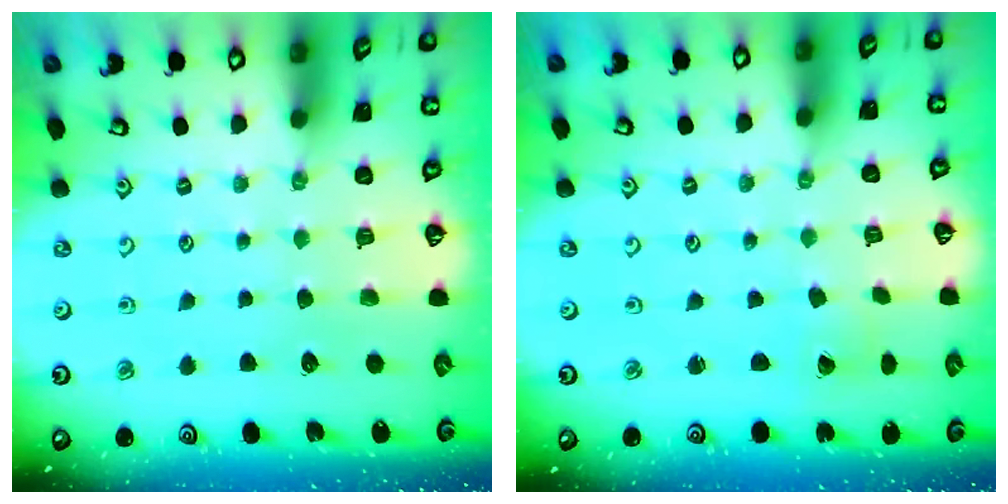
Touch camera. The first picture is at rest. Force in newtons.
{"total": 0.0}